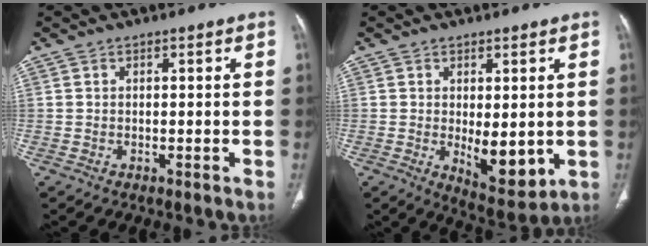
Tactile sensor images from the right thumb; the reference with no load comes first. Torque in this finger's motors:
{"motor_torque": [0.58, 1.84, -0.09, 0.06, 0.27]}